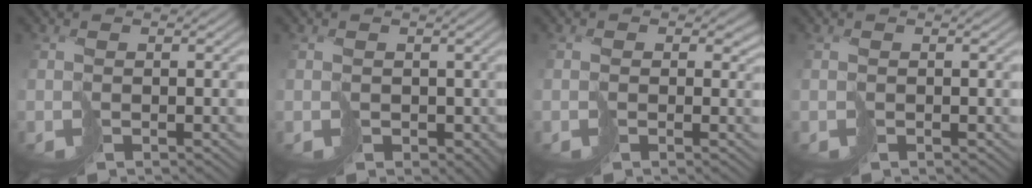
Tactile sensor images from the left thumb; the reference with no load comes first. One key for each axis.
{"total": 2.6, "fx": 0.0, "fy": 2.5, "fz": 0.8, "tx": -0.011, "ty": -0.007, "tz": 0.005}
{"total": 1.7, "fx": 0.3, "fy": 1.6, "fz": 0.5, "tx": -0.010, "ty": -0.001, "tz": 0.004}
{"total": 0.0}